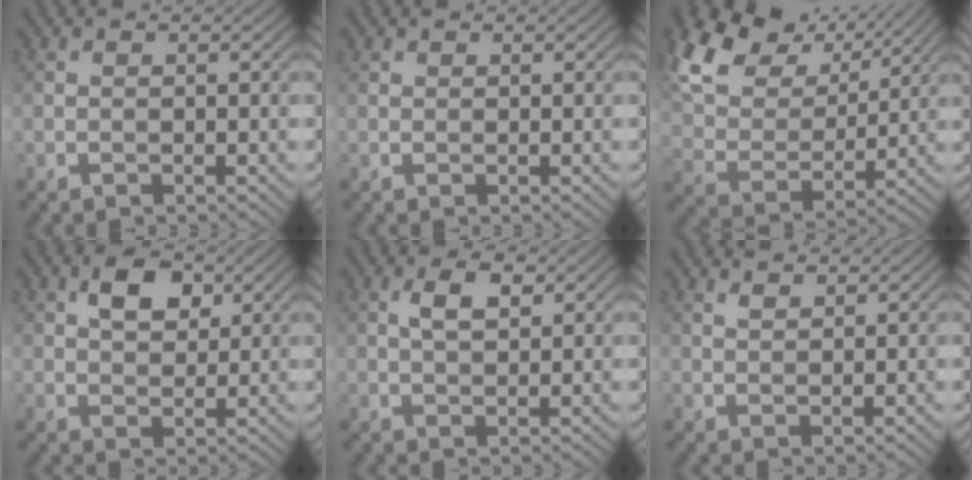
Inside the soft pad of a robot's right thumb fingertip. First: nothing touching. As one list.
[{"total": 0.5, "force": [0.4, 0.2, 0.1], "torque": [0.001, 0.001, 0.011]}, {"total": 14.8, "force": [9.2, 8.0, 8.4], "torque": [-0.231, 0.036, 0.153]}, {"total": 4.9, "force": [2.2, 2.8, 3.3], "torque": [-0.061, 0.002, 0.037]}, {"total": 3.3, "force": [1.3, 1.4, 2.8], "torque": [-0.057, 0.006, 0.025]}, {"total": 1.3, "force": [1.1, 0.2, 0.6], "torque": [-0.019, 0.003, 0.027]}]